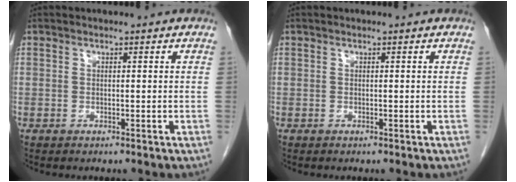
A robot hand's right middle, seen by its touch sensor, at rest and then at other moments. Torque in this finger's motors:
{"motor_torque": [-0.06, 0.07, 0.03, -0.01]}